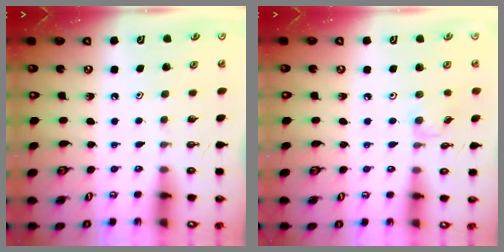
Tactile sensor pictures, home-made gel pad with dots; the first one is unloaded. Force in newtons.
{"total": 1.9, "press": 1.9, "slide": 0.4}